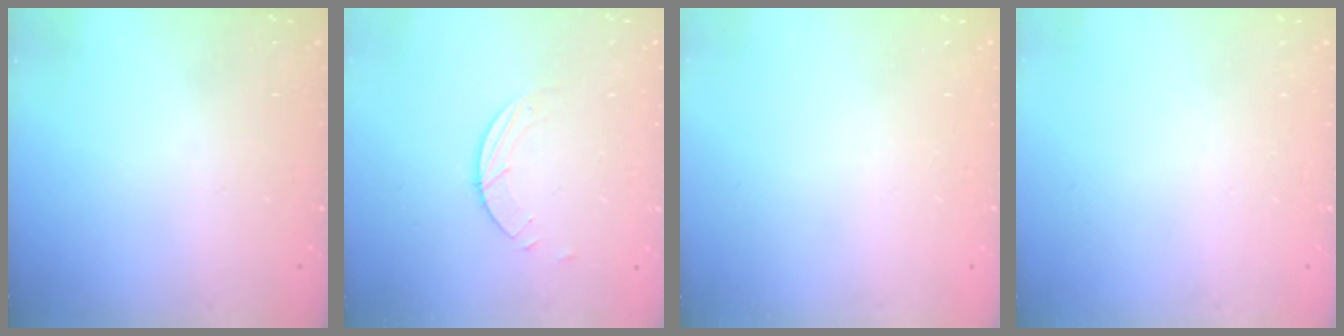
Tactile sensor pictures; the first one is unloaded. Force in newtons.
{"total": 1.5, "press": 1.5, "slide": 0.1}
{"total": 0.0}
{"total": 0.0}